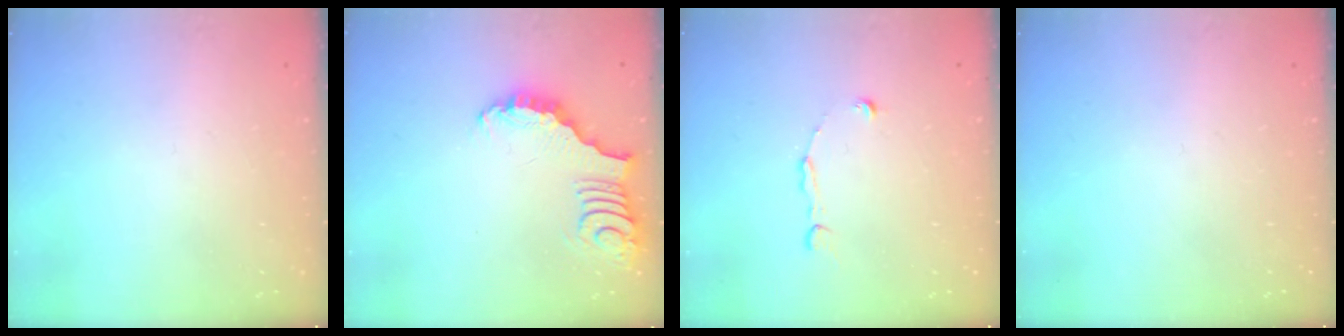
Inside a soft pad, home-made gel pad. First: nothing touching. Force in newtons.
{"total": 3.5, "press": 3.5, "slide": 0.5}
{"total": 1.9, "press": 1.9, "slide": 0.2}
{"total": 0.0}